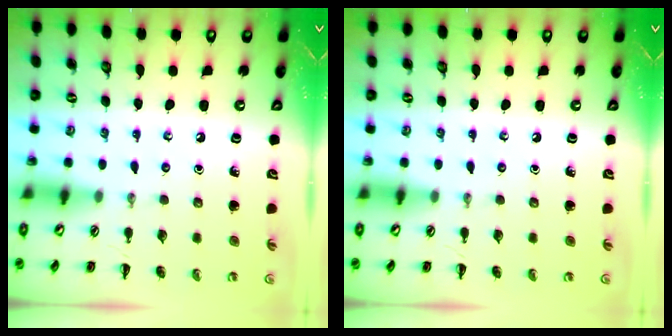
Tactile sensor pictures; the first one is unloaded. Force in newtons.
{"total": 0.0}